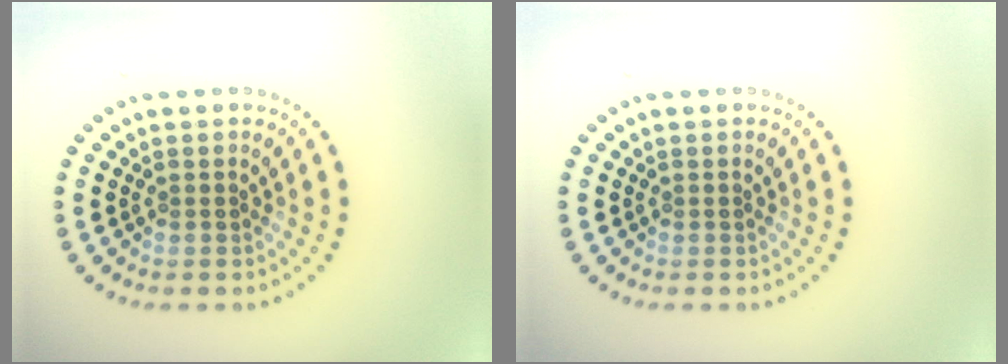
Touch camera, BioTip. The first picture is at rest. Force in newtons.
{"total": 0.0}